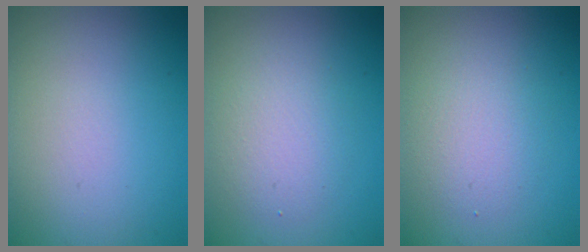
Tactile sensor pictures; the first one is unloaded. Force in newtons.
{"total": 2.9, "press": 2.8, "slide": 0.3}
{"total": 2.6, "press": 2.6, "slide": 0.2}